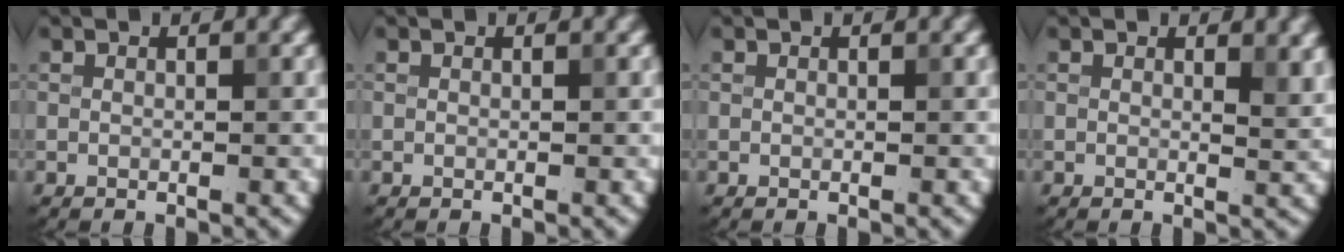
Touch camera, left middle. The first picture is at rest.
{"total": 0.0}
{"total": 0.0}
{"total": 2.0, "force": [0.9, 0.7, 1.6], "torque": [-0.017, -0.004, 0.015]}